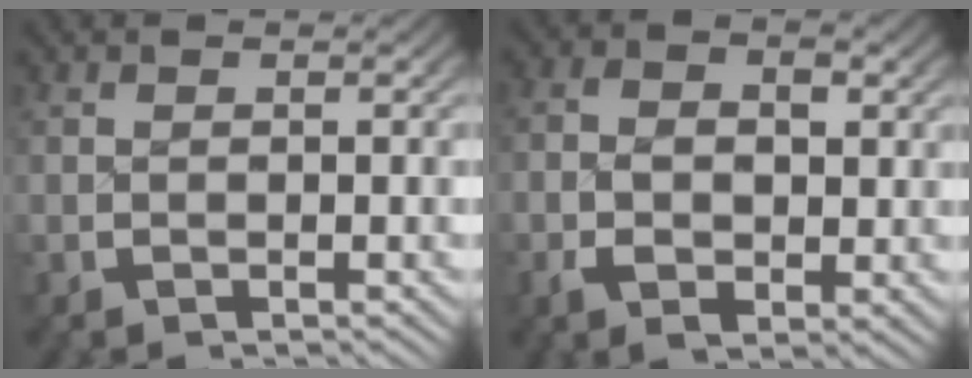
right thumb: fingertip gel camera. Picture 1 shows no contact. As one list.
[{"total": 3.7, "force": [-0.3, 2.3, 2.9], "torque": [-0.049, -0.009, -0.002]}]